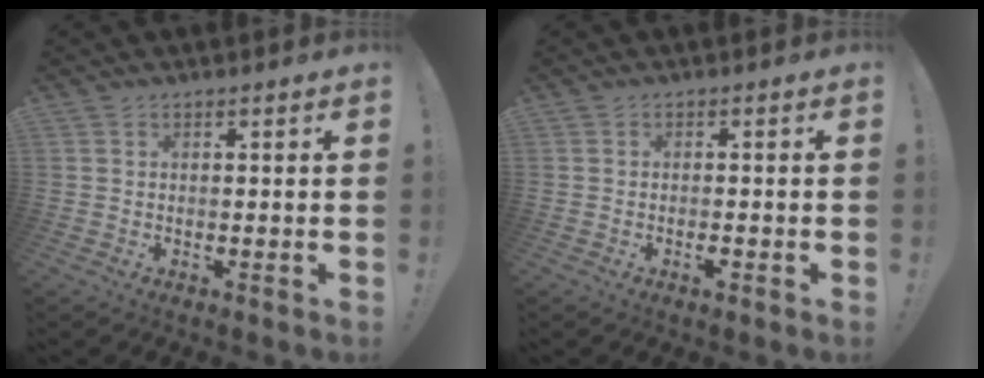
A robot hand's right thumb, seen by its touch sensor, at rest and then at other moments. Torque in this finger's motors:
{"motor_torque": [0.25, 0.26, 0.41, -0.39, 0.12]}